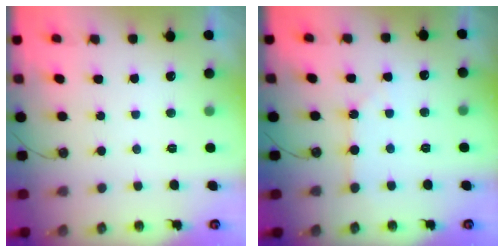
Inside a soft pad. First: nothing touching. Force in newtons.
{"total": 2.7, "press": 2.6, "slide": 0.5}